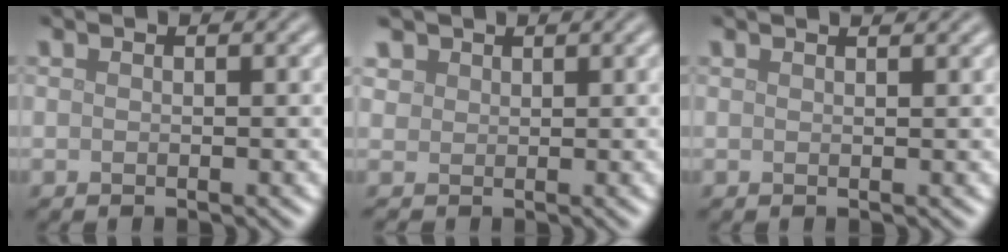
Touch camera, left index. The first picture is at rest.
{"total": 1.8, "force": [1.1, 1.4, 0.1], "torque": [-0.007, -0.004, 0.023]}
{"total": 1.8, "force": [1.5, 0.6, 0.8], "torque": [-0.002, 0.003, 0.002]}